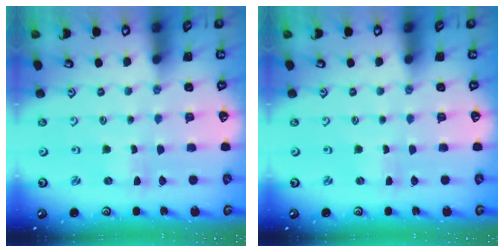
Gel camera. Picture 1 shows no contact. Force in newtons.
{"total": 0.0}